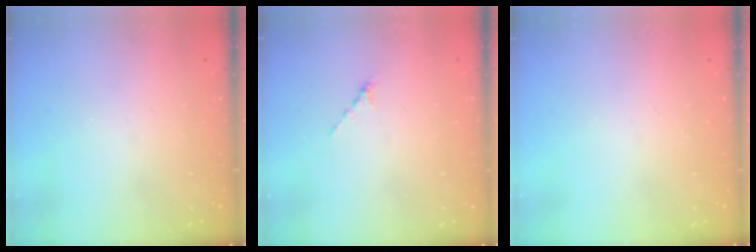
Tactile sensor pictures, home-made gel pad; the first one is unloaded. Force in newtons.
{"total": 0.0}
{"total": 0.0}